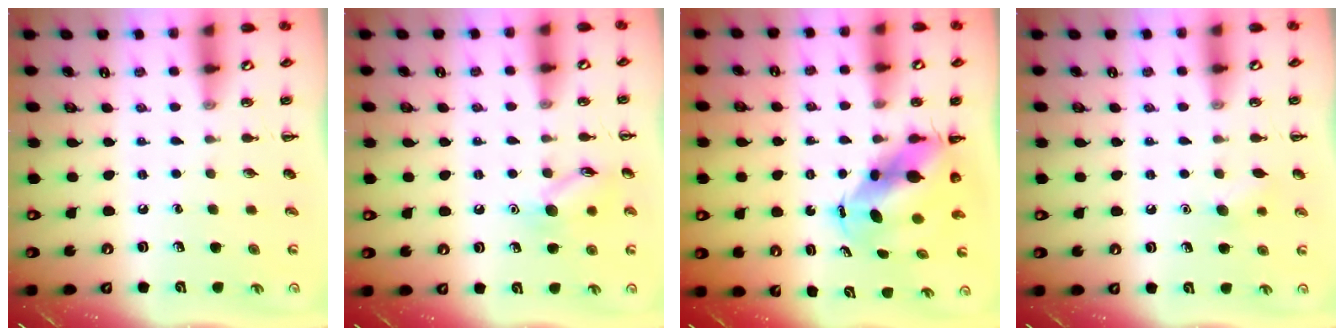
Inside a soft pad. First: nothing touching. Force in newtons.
{"total": 9.7, "press": 9.7, "slide": 0.5}
{"total": 7.9, "press": 7.5, "slide": 2.3}
{"total": 6.1, "press": 6.0, "slide": 1.4}